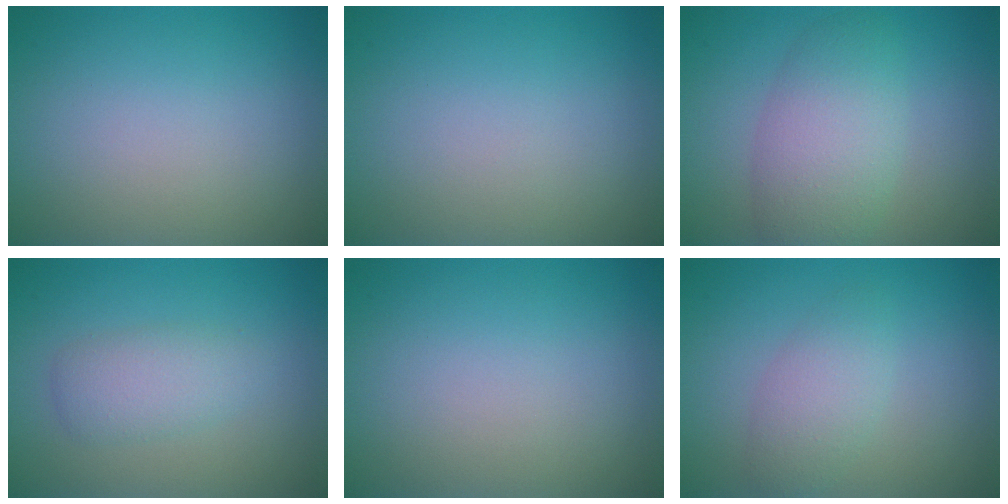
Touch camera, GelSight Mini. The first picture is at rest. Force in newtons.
{"total": 0.0}
{"total": 5.4, "press": 5.4, "slide": 0.4}
{"total": 2.6, "press": 2.6, "slide": 0.1}
{"total": 0.0}
{"total": 2.7, "press": 2.7, "slide": 0.1}